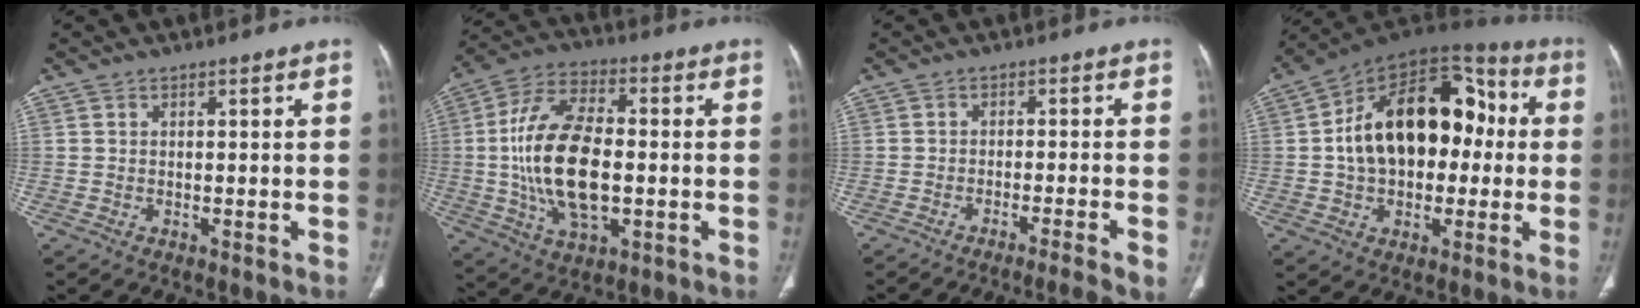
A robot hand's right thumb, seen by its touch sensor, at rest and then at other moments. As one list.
[{"total": 18.7, "force": [-1.1, 9.7, 16.0], "torque": [-0.307, 0.012, -0.016]}, {"total": 7.7, "force": [-6.1, -0.4, 4.7], "torque": [-0.065, 0.018, -0.087]}, {"total": 22.9, "force": [1.2, 14.9, 17.4], "torque": [-0.249, 0.042, 0.016]}]